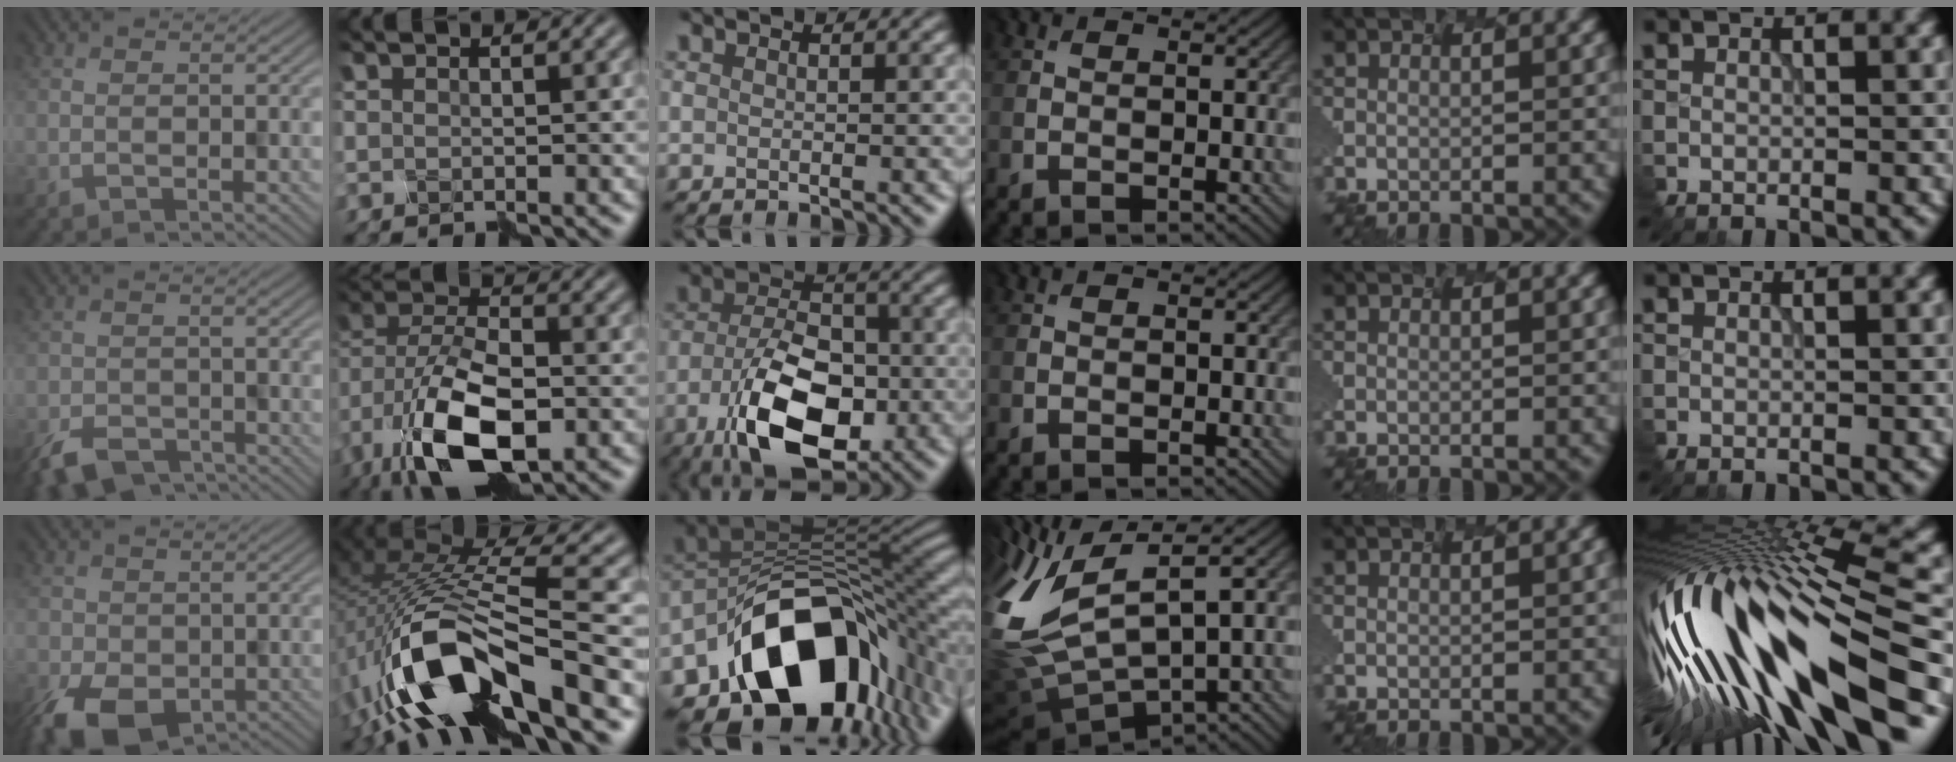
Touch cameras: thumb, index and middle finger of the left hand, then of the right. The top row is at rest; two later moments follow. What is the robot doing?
{"motion": "disassemble", "object": "markers"}